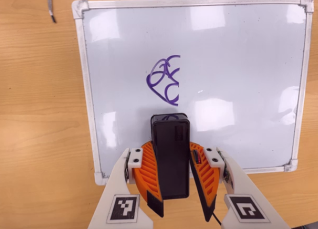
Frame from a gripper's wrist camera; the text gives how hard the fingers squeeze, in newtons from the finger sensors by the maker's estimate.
{"total": 10.1, "left": 9.9, "right": 10.4}